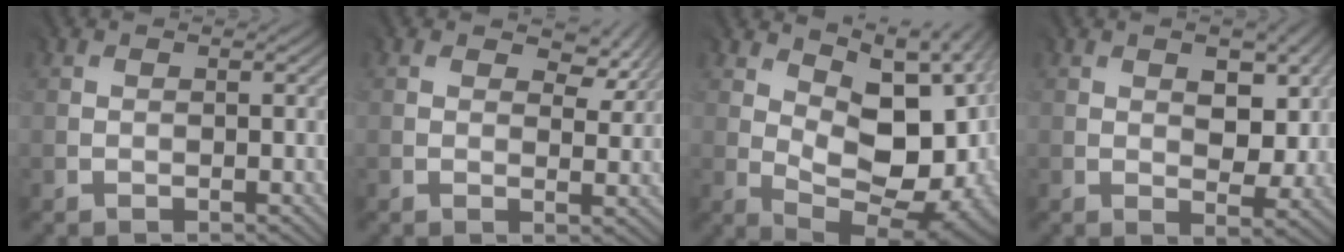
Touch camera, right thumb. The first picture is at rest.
{"total": 5.3, "force": [2.7, 2.9, 3.5], "torque": [-0.053, -0.006, 0.043]}
{"total": 15.8, "force": [3.0, 9.1, 12.6], "torque": [-0.176, 0.000, 0.087]}
{"total": 5.9, "force": [1.4, 3.5, 4.6], "torque": [-0.070, -0.009, 0.026]}